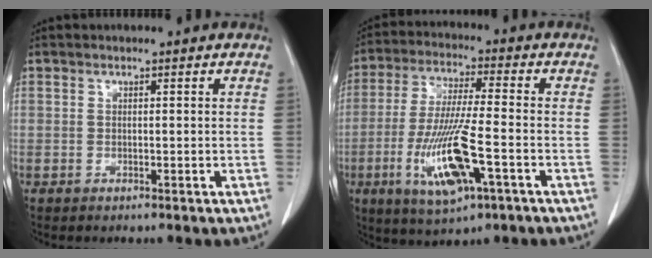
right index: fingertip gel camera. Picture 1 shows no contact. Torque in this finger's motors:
{"motor_torque": [0.48, -0.03, 0.30, 0.21]}